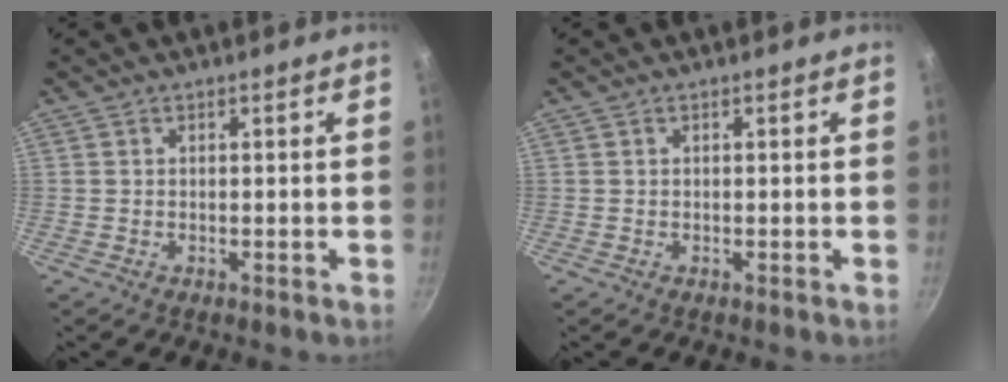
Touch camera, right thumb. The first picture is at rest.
{"total": 0.0}